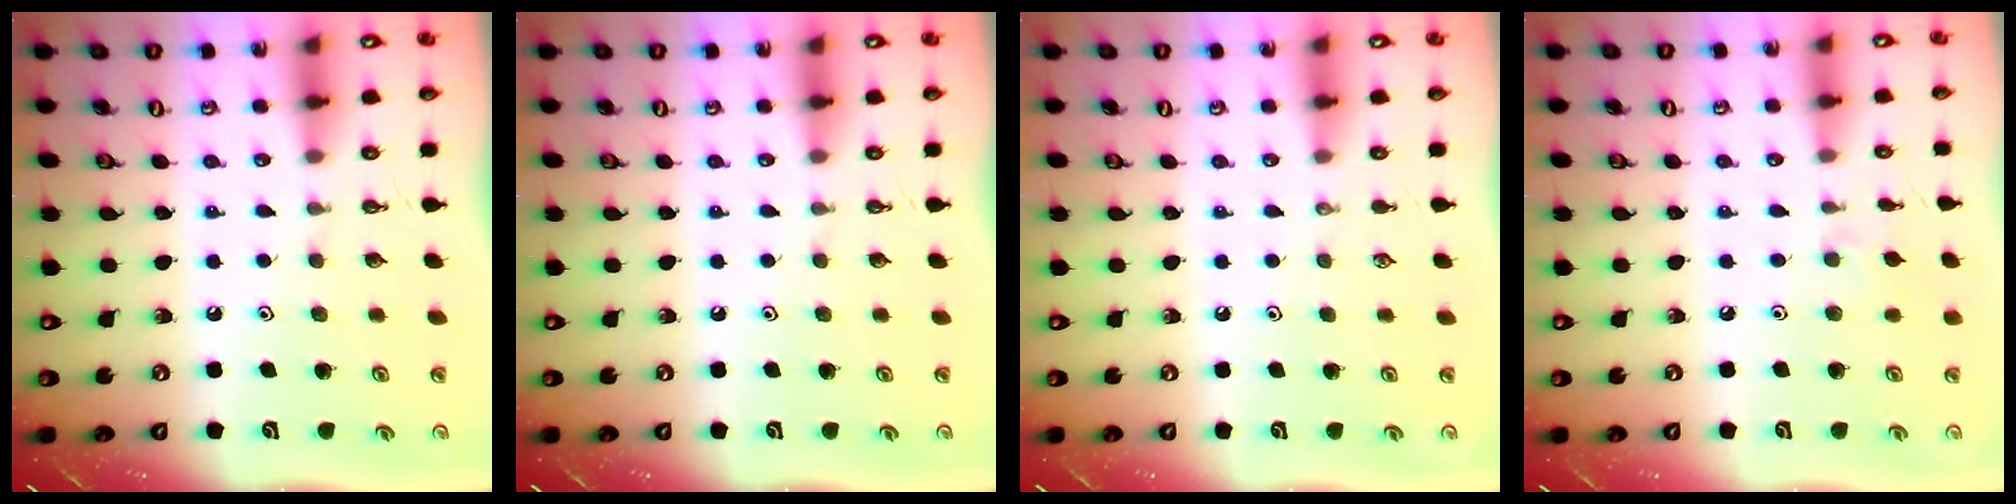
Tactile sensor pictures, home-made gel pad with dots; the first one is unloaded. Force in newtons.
{"total": 0.0}
{"total": 0.0}
{"total": 5.7, "press": 5.6, "slide": 0.8}